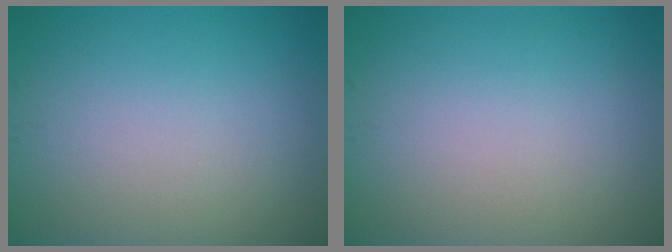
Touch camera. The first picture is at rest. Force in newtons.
{"total": 0.0}